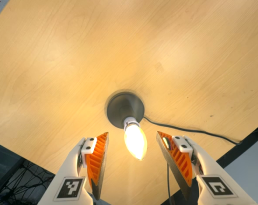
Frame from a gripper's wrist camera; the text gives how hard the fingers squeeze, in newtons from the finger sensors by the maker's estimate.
{"total": 0.0}